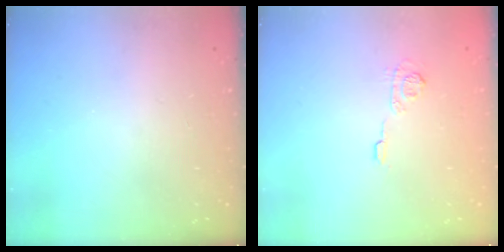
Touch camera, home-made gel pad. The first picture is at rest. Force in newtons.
{"total": 6.7, "press": 6.7, "slide": 0.3}